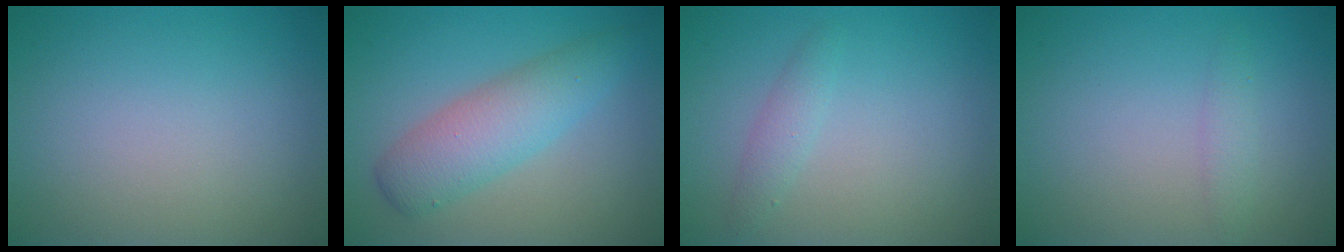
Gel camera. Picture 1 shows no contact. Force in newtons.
{"total": 4.7, "press": 4.7, "slide": 0.2}
{"total": 1.4, "press": 1.4, "slide": 0.0}
{"total": 1.3, "press": 1.3, "slide": 0.0}